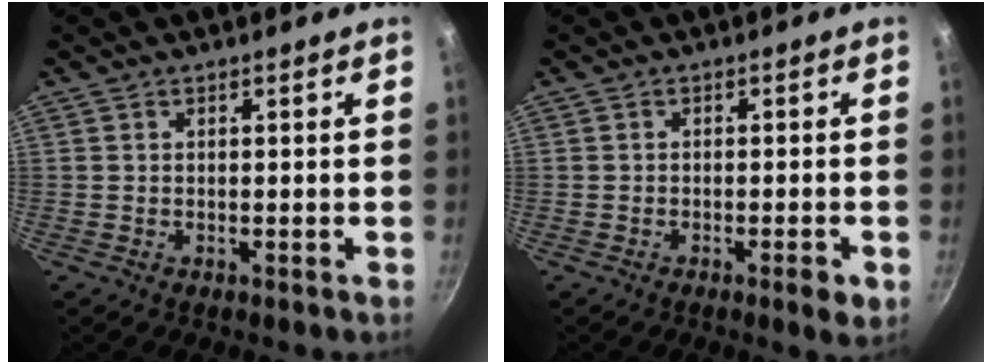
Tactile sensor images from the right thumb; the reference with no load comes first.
{"total": 3.0, "force": [-1.3, 0.7, 2.7], "torque": [-0.040, -0.001, -0.022]}